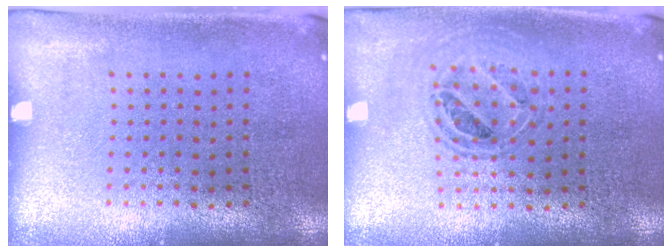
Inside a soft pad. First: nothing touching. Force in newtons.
{"total": 0.8, "press": 0.8, "slide": 0.1}